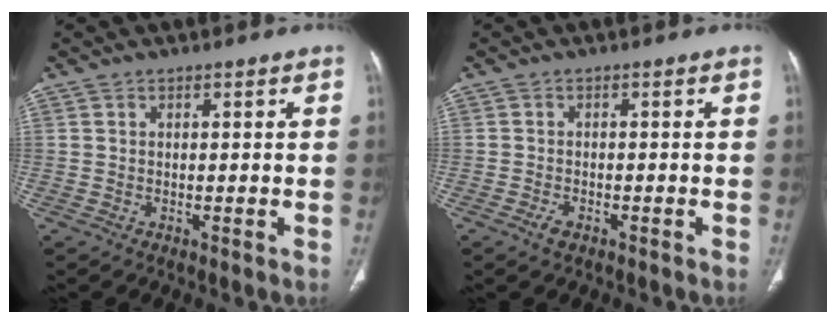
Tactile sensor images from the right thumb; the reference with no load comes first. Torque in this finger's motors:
{"motor_torque": [-0.32, -0.05, 0.21, 0.65, 0.18]}